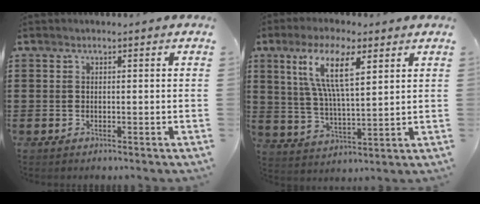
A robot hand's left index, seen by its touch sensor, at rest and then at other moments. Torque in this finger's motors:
{"motor_torque": [1.80, -0.33, 1.05, 0.21]}